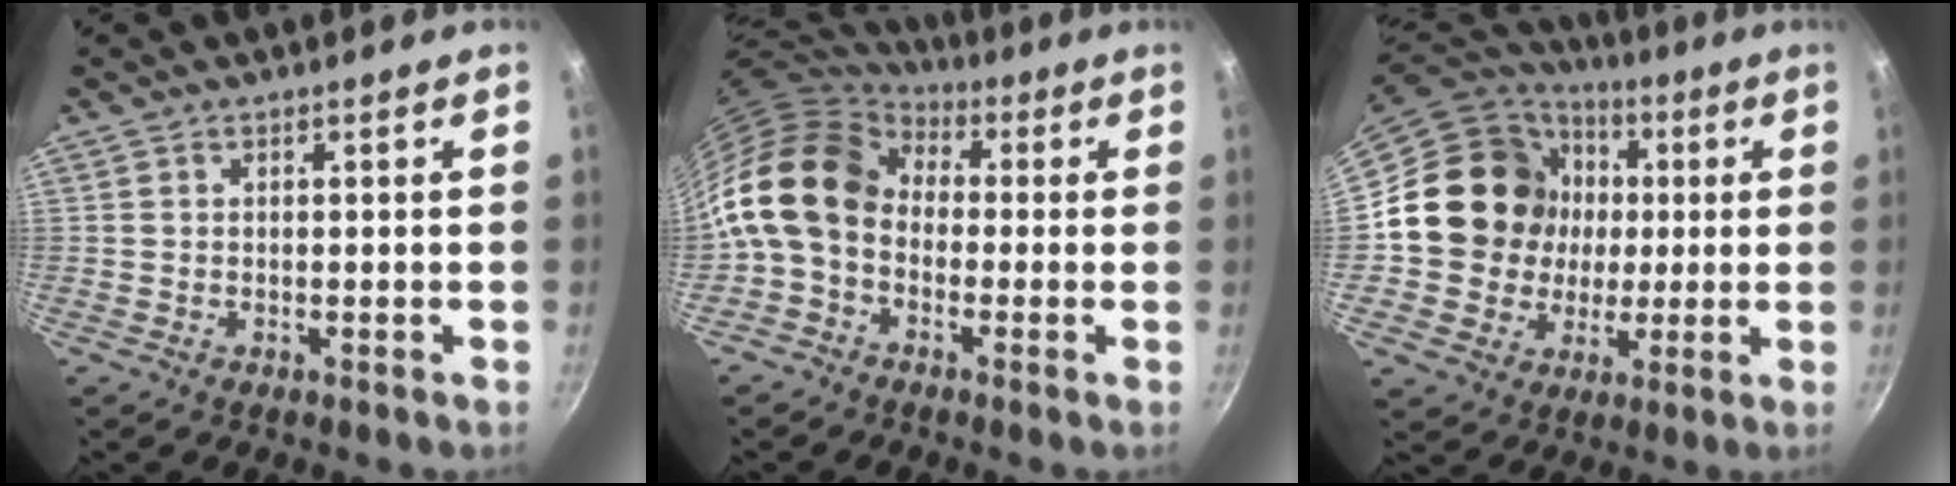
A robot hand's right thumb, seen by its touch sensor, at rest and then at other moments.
{"total": 16.0, "force": [0.4, 12.0, 10.6], "torque": [-0.198, 0.036, -0.015]}
{"total": 18.9, "force": [1.7, 17.4, 7.4], "torque": [-0.117, 0.021, 0.035]}